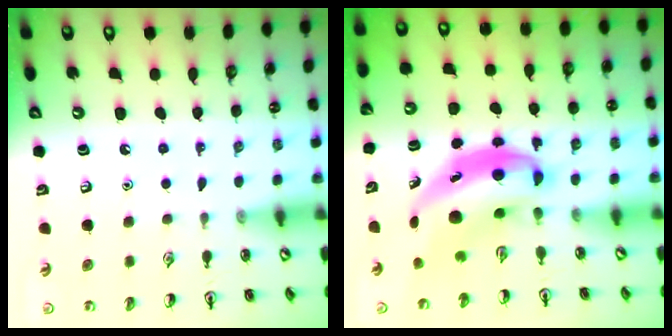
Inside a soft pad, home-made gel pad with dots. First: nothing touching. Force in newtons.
{"total": 7.0, "press": 6.8, "slide": 1.7}